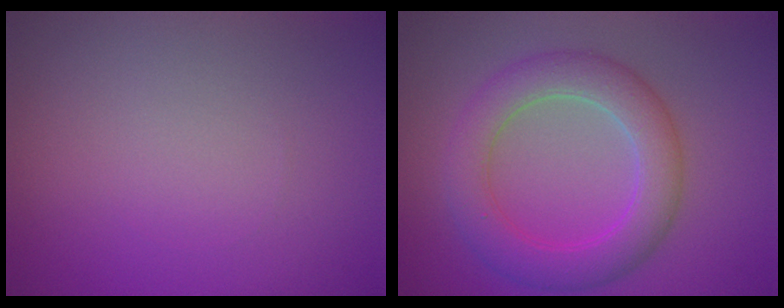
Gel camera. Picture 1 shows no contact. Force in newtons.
{"total": 5.4, "press": 5.4, "slide": 0.2}